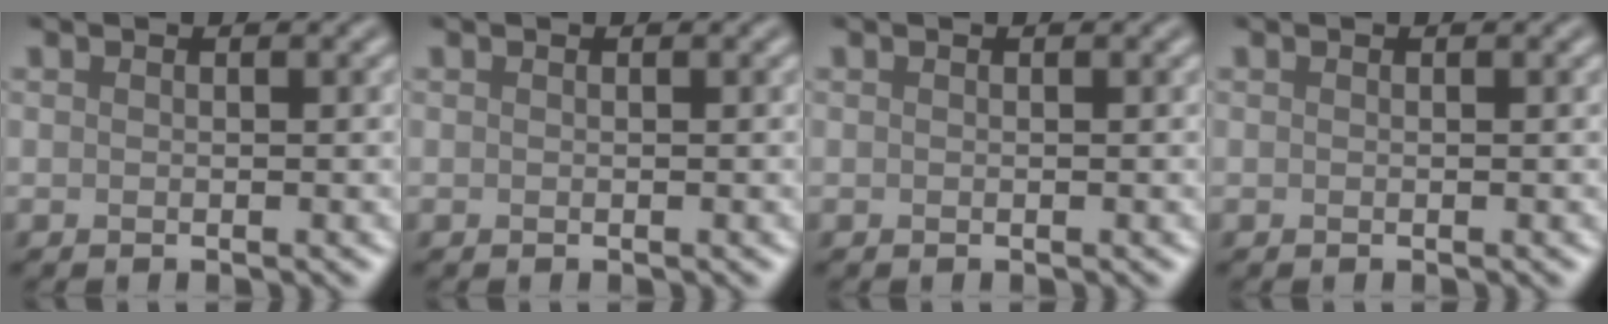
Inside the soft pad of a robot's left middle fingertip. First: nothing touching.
{"total": 0.0}
{"total": 0.0}
{"total": 0.0}